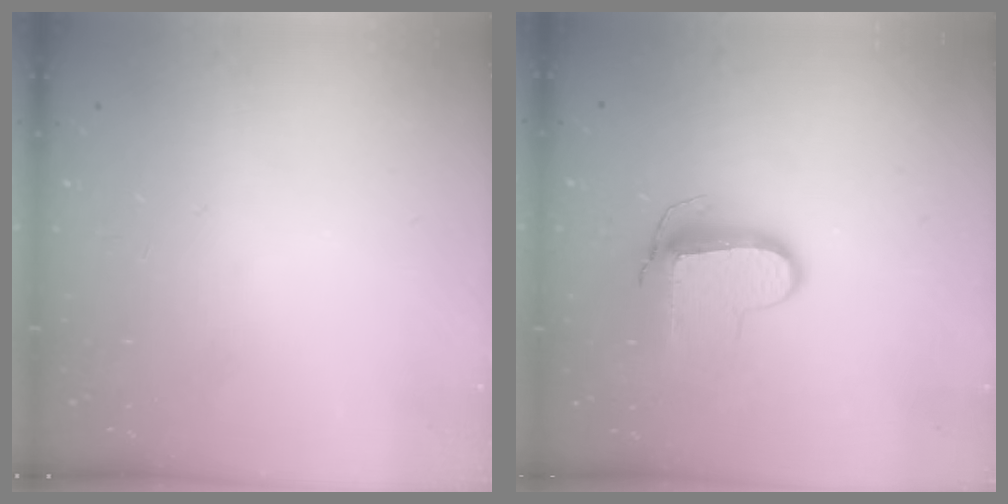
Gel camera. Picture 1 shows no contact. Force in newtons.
{"total": 9.5, "press": 9.5, "slide": 0.8}